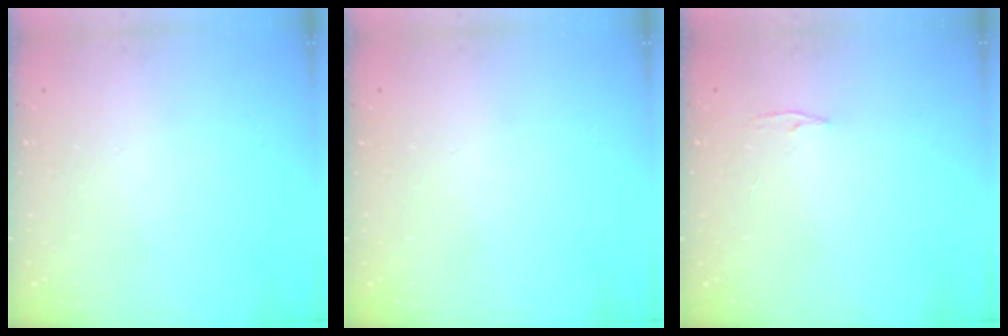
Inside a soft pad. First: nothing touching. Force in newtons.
{"total": 0.0}
{"total": 3.8, "press": 3.7, "slide": 0.5}